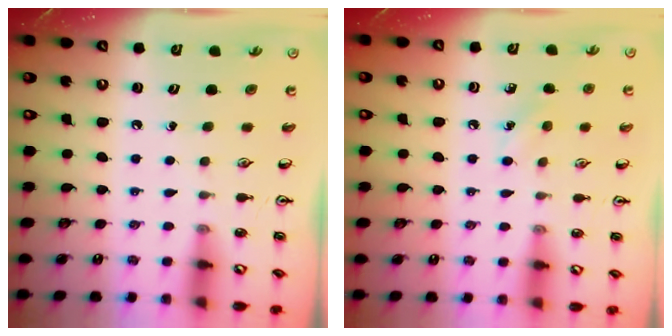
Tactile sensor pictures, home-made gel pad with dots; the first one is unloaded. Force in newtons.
{"total": 5.9, "press": 5.7, "slide": 1.6}